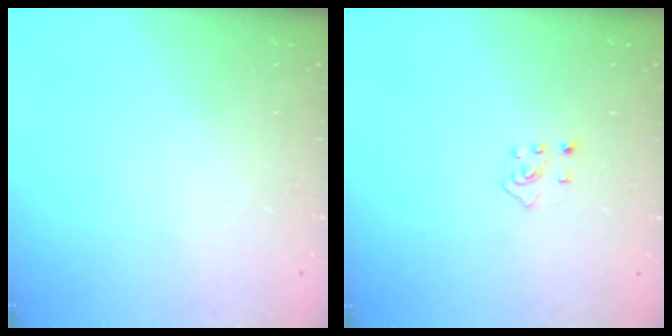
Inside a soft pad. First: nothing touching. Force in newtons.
{"total": 4.2, "press": 4.1, "slide": 0.7}